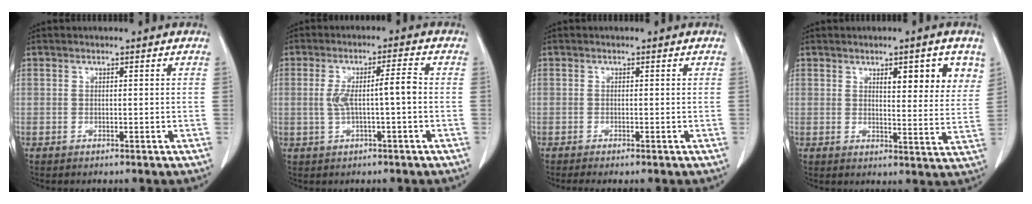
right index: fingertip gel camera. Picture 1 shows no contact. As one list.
[{"total": 5.6, "force": [-0.3, 0.5, 5.5], "torque": [-0.104, 0.016, -0.001]}, {"total": 1.6, "force": [-1.3, 0.0, 0.9], "torque": [-0.011, -0.004, -0.018]}, {"total": 8.5, "force": [4.4, 2.3, 6.9], "torque": [-0.080, -0.007, 0.057]}]